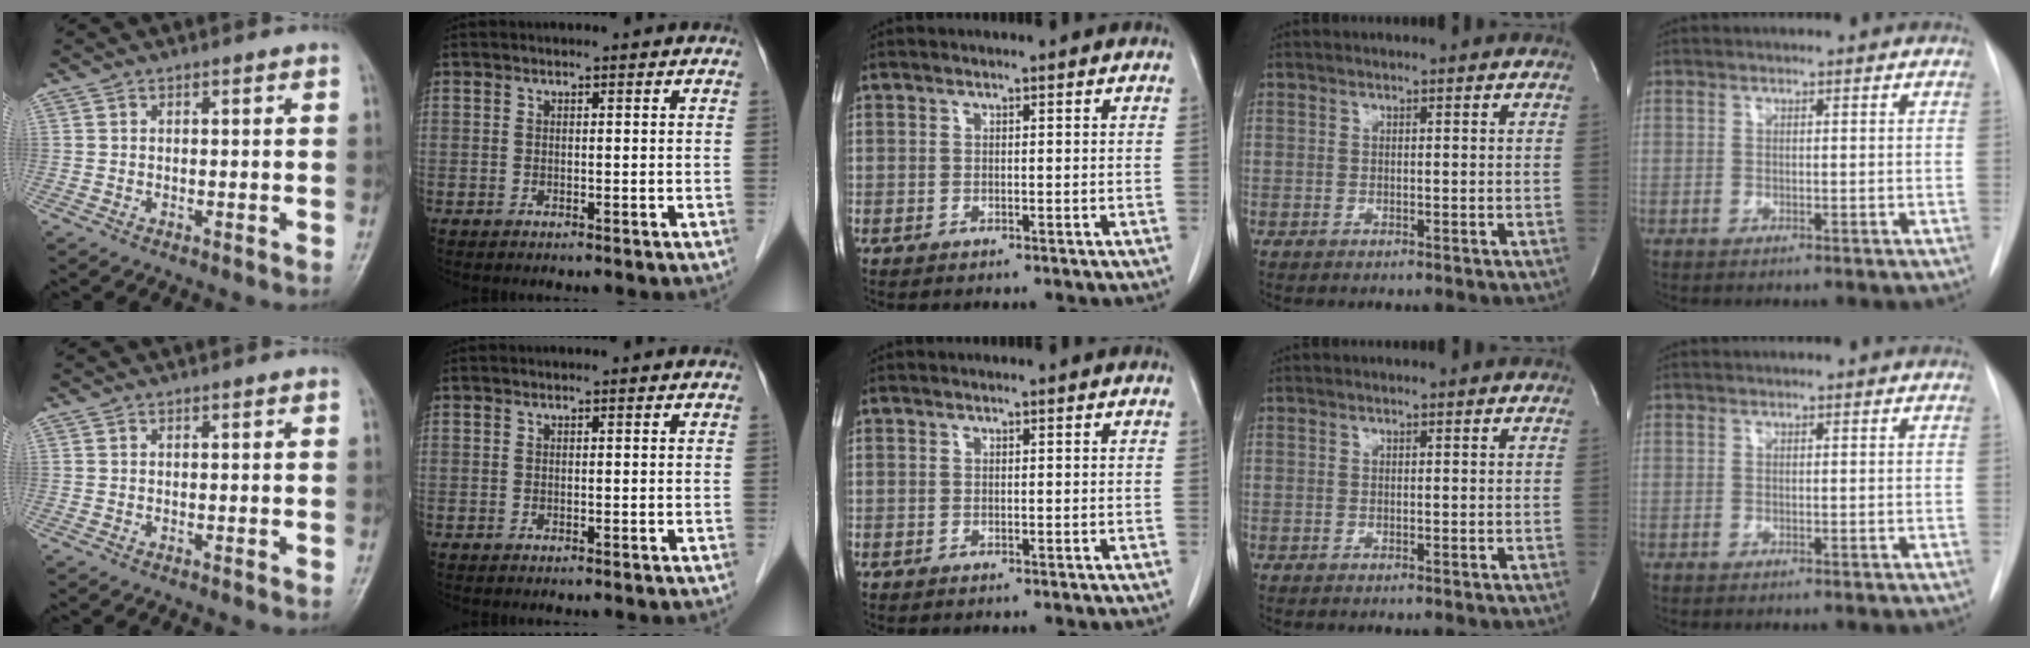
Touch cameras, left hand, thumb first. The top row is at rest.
{}